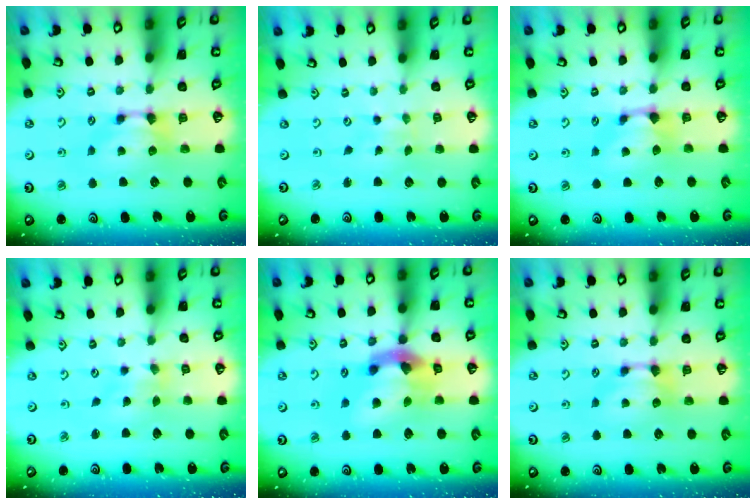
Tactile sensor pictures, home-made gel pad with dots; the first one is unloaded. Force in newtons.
{"total": 4.3, "press": 4.3, "slide": 0.2}
{"total": 0.9, "press": 0.2, "slide": 0.8}
{"total": 2.6, "press": 2.4, "slide": 0.9}
{"total": 7.9, "press": 7.5, "slide": 2.3}
{"total": 0.0}